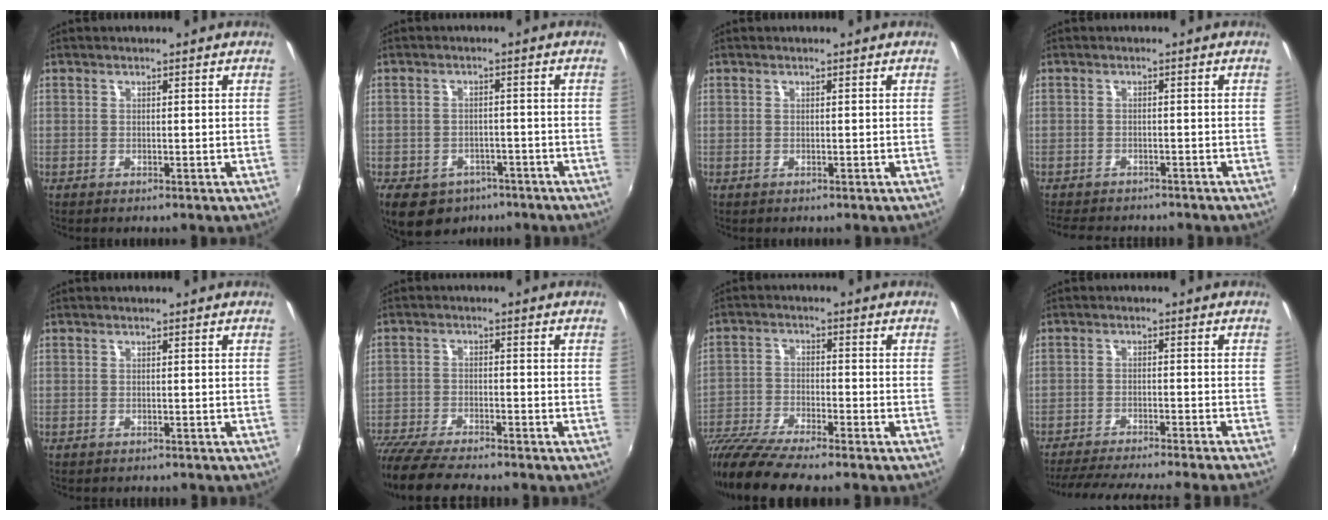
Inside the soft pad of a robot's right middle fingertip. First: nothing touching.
{"total": 12.4, "force": [-7.6, 8.3, 5.2], "torque": [-0.134, -0.011, -0.106]}
{"total": 0.0}
{"total": 7.4, "force": [-6.7, 2.0, 2.5], "torque": [-0.067, -0.016, -0.104]}
{"total": 1.7, "force": [-1.6, 0.5, 0.4], "torque": [-0.014, -0.010, -0.021]}
{"total": 11.6, "force": [-10.2, 1.8, 5.2], "torque": [-0.130, -0.040, -0.182]}
{"total": 12.9, "force": [-11.0, 1.2, 6.6], "torque": [-0.153, -0.034, -0.208]}
{"total": 15.2, "force": [-13.7, -0.6, 6.5], "torque": [-0.135, -0.013, -0.204]}